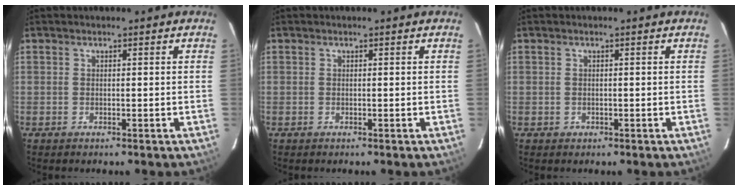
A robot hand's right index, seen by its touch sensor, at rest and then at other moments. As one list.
[{"total": 0.0}, {"total": 0.7, "force": [-0.3, 0.6, 0.1], "torque": [0.001, 0.000, -0.001]}]